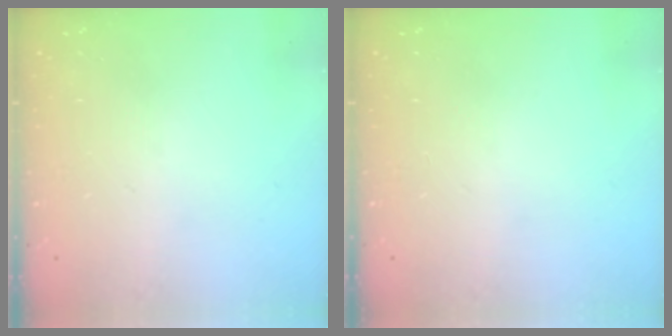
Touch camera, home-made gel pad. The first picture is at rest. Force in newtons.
{"total": 0.0}